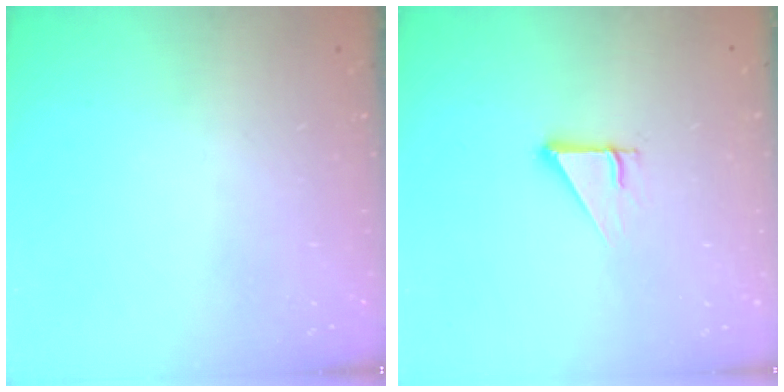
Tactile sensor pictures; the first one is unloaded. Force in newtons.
{"total": 2.5, "press": 2.5, "slide": 0.2}